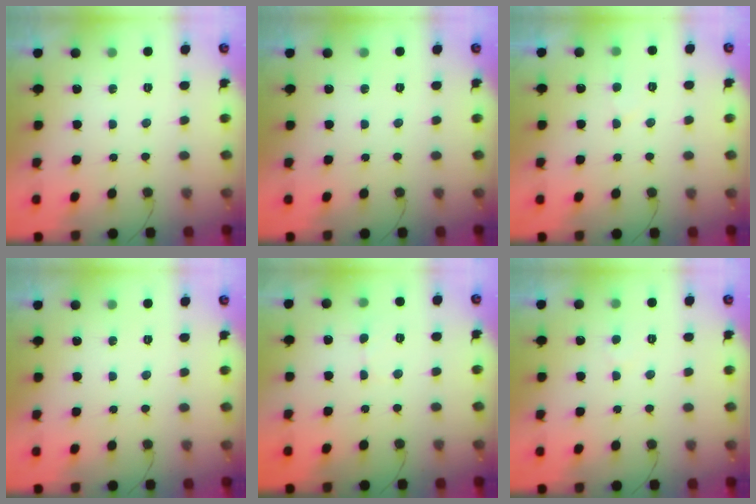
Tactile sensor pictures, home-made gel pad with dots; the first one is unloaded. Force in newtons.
{"total": 0.0}
{"total": 3.2, "press": 3.2, "slide": 0.4}
{"total": 0.0}
{"total": 4.5, "press": 4.5, "slide": 0.6}
{"total": 2.3, "press": 2.3, "slide": 0.2}